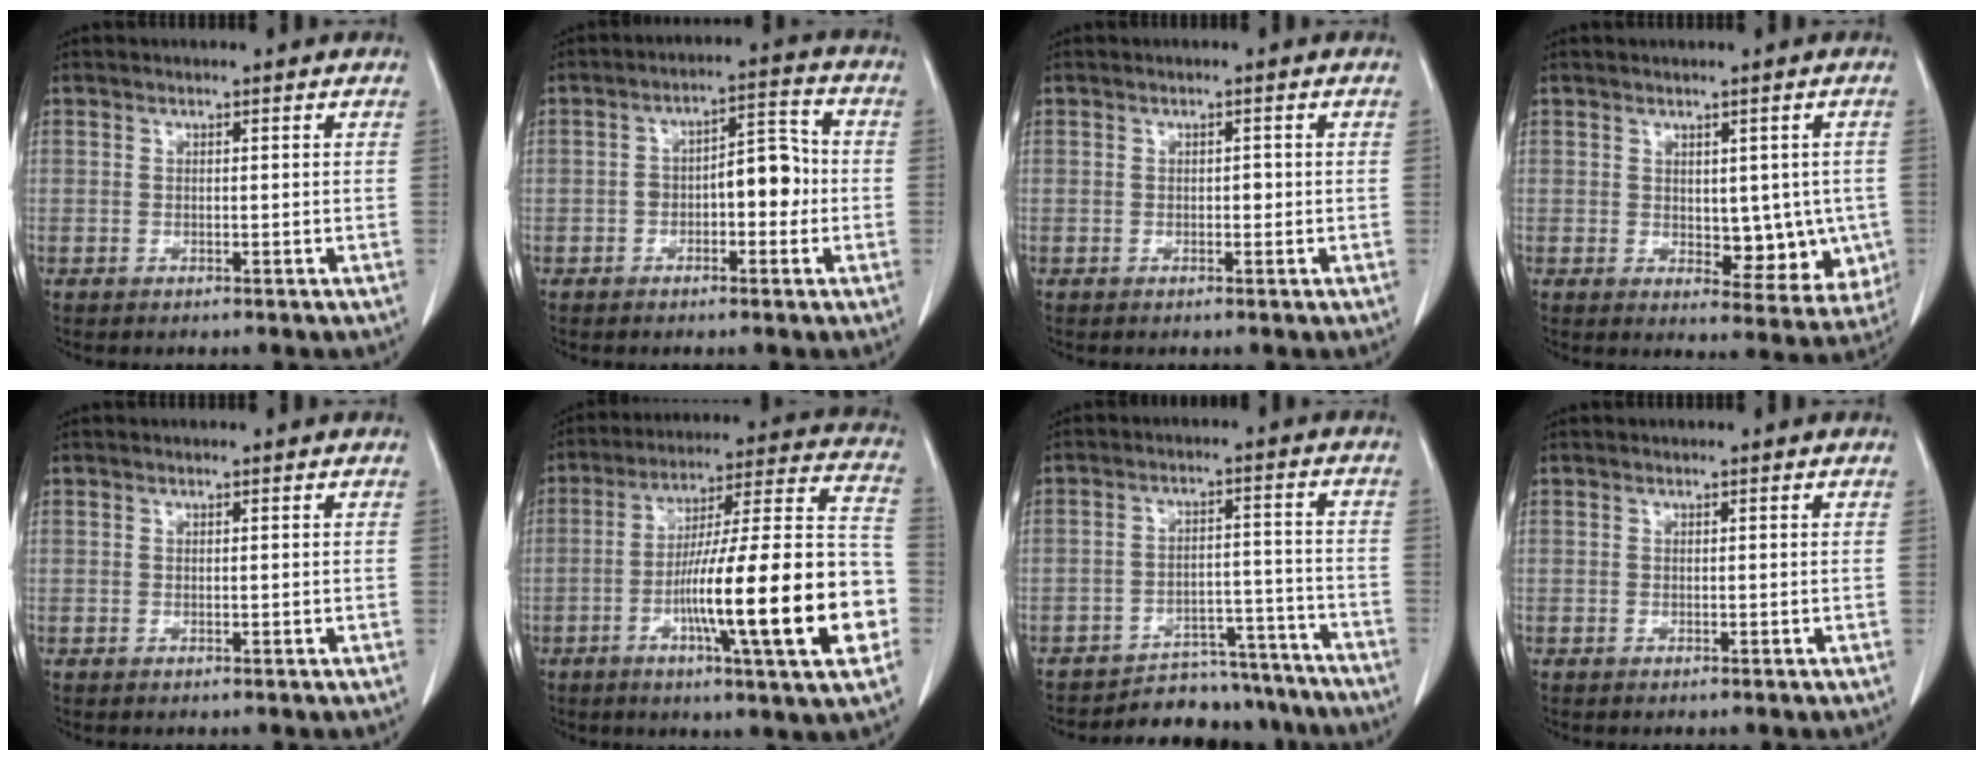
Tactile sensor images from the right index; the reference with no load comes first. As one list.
[{"total": 6.8, "force": [-1.3, 3.0, 6.0], "torque": [-0.089, 0.034, -0.021]}, {"total": 0.8, "force": [-0.1, 0.5, 0.6], "torque": [-0.005, 0.002, -0.002]}, {"total": 8.0, "force": [-0.4, 4.5, 6.6], "torque": [-0.056, -0.004, 0.006]}, {"total": 0.0}, {"total": 23.5, "force": [-6.7, 1.1, 22.5], "torque": [-0.298, 0.004, -0.106]}, {"total": 13.7, "force": [-13.0, 4.2, 1.1], "torque": [0.004, 0.036, -0.171]}, {"total": 0.0}]